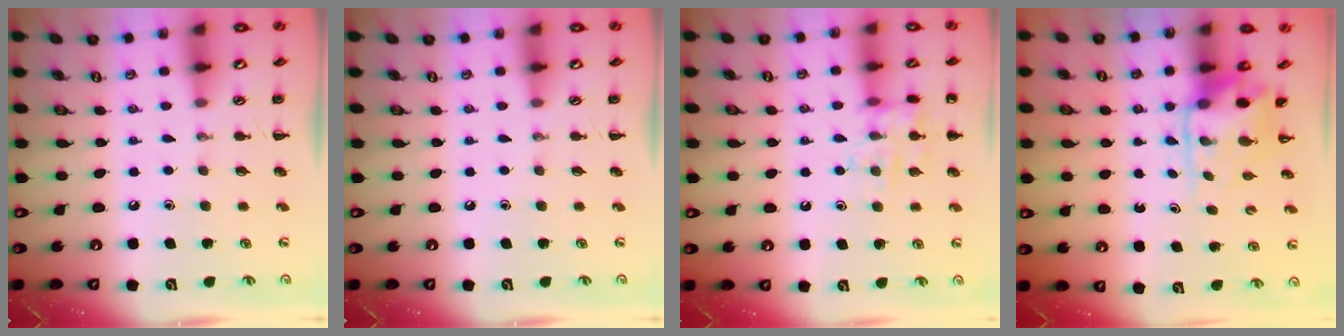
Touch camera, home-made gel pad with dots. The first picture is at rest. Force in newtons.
{"total": 0.0}
{"total": 11.6, "press": 11.5, "slide": 0.7}
{"total": 3.9, "press": 3.8, "slide": 0.8}